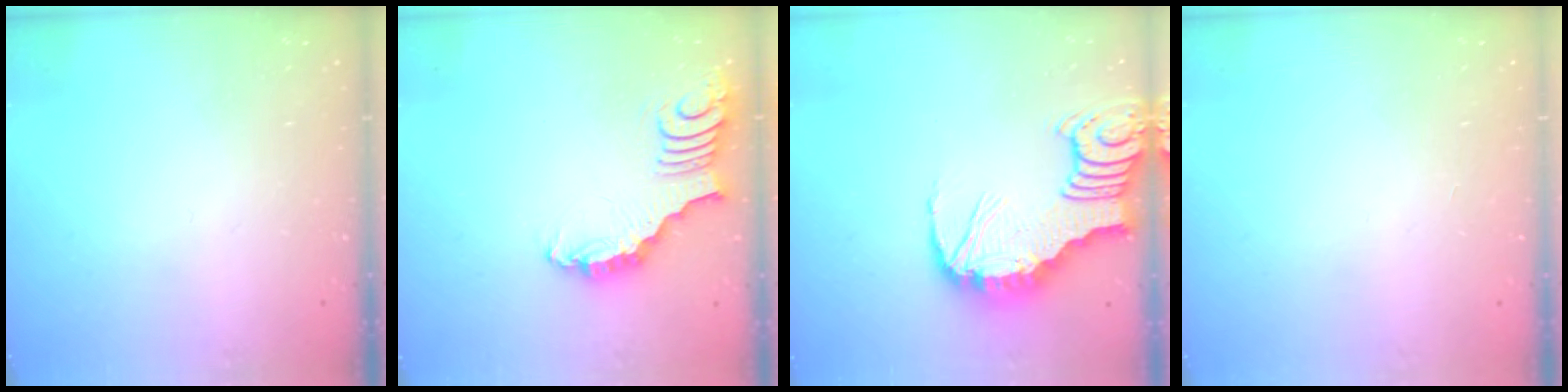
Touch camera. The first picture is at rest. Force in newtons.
{"total": 3.3, "press": 3.3, "slide": 0.5}
{"total": 10.6, "press": 10.6, "slide": 1.2}
{"total": 1.4, "press": 1.4, "slide": 0.0}